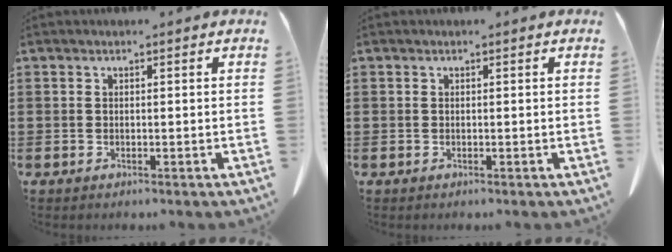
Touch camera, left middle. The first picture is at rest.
{"total": 0.0}